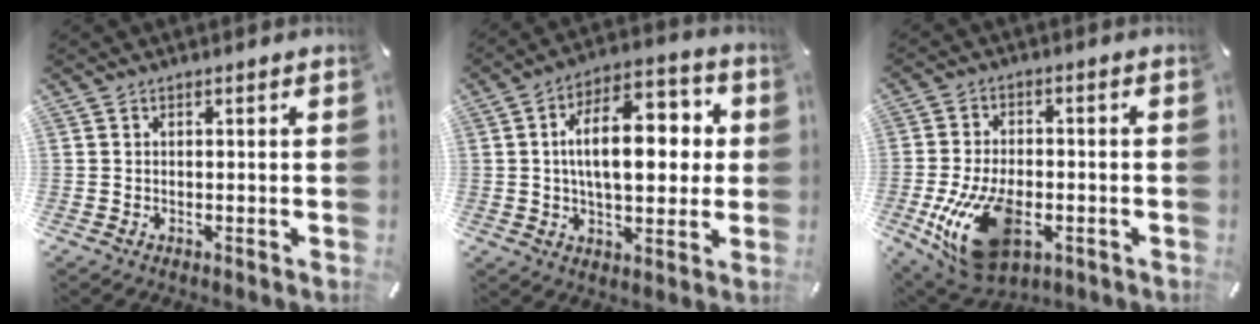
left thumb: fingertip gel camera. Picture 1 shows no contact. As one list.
[{"total": 16.5, "force": [2.1, 8.9, 13.7], "torque": [-0.216, 0.004, 0.029]}, {"total": 17.1, "force": [-5.0, 9.9, 13.0], "torque": [-0.260, 0.002, -0.078]}]